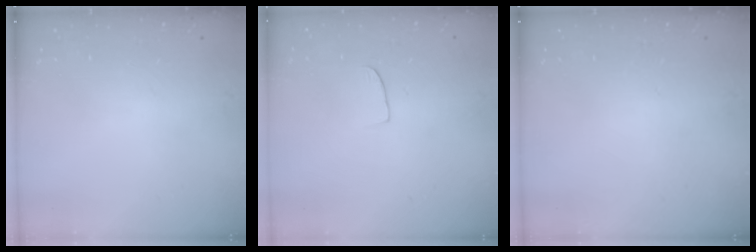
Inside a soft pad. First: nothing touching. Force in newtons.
{"total": 5.2, "press": 5.2, "slide": 0.3}
{"total": 0.0}